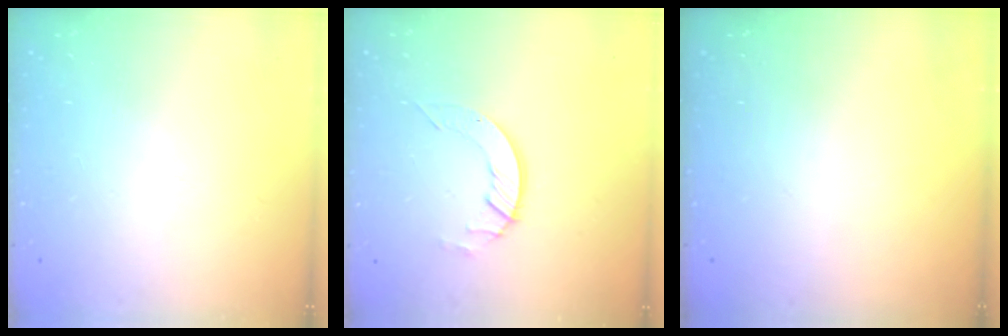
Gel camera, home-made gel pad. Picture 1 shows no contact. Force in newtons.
{"total": 4.8, "press": 4.8, "slide": 0.3}
{"total": 0.0}